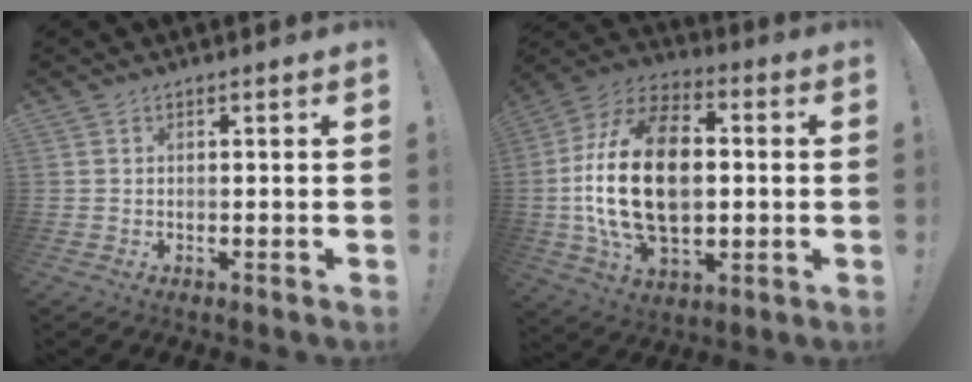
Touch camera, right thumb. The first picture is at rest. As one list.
[{"total": 26.5, "force": [-0.1, 16.4, 20.8], "torque": [-0.391, 0.007, 0.003]}]